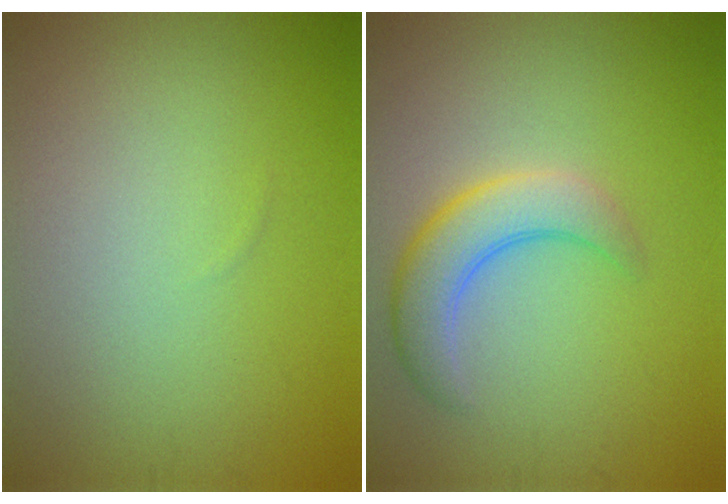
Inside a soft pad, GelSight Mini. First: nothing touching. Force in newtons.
{"total": 4.4, "press": 4.4, "slide": 0.2}